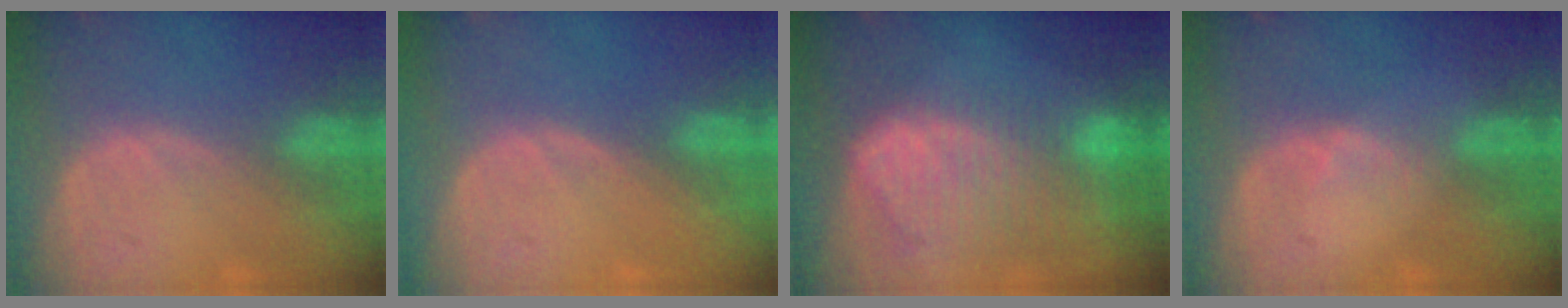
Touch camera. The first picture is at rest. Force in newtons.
{"total": 0.0}
{"total": 10.6, "press": 9.1, "slide": 5.3}
{"total": 1.1, "press": 1.1, "slide": 0.2}